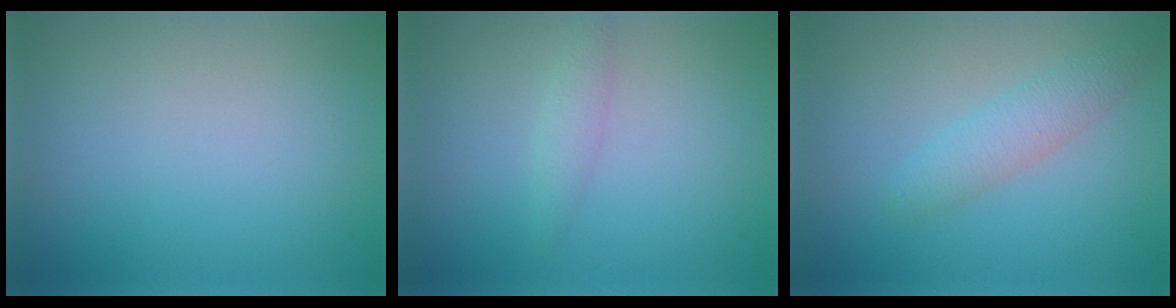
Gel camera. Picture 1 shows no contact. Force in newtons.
{"total": 1.2, "press": 1.2, "slide": 0.0}
{"total": 2.5, "press": 2.5, "slide": 0.0}